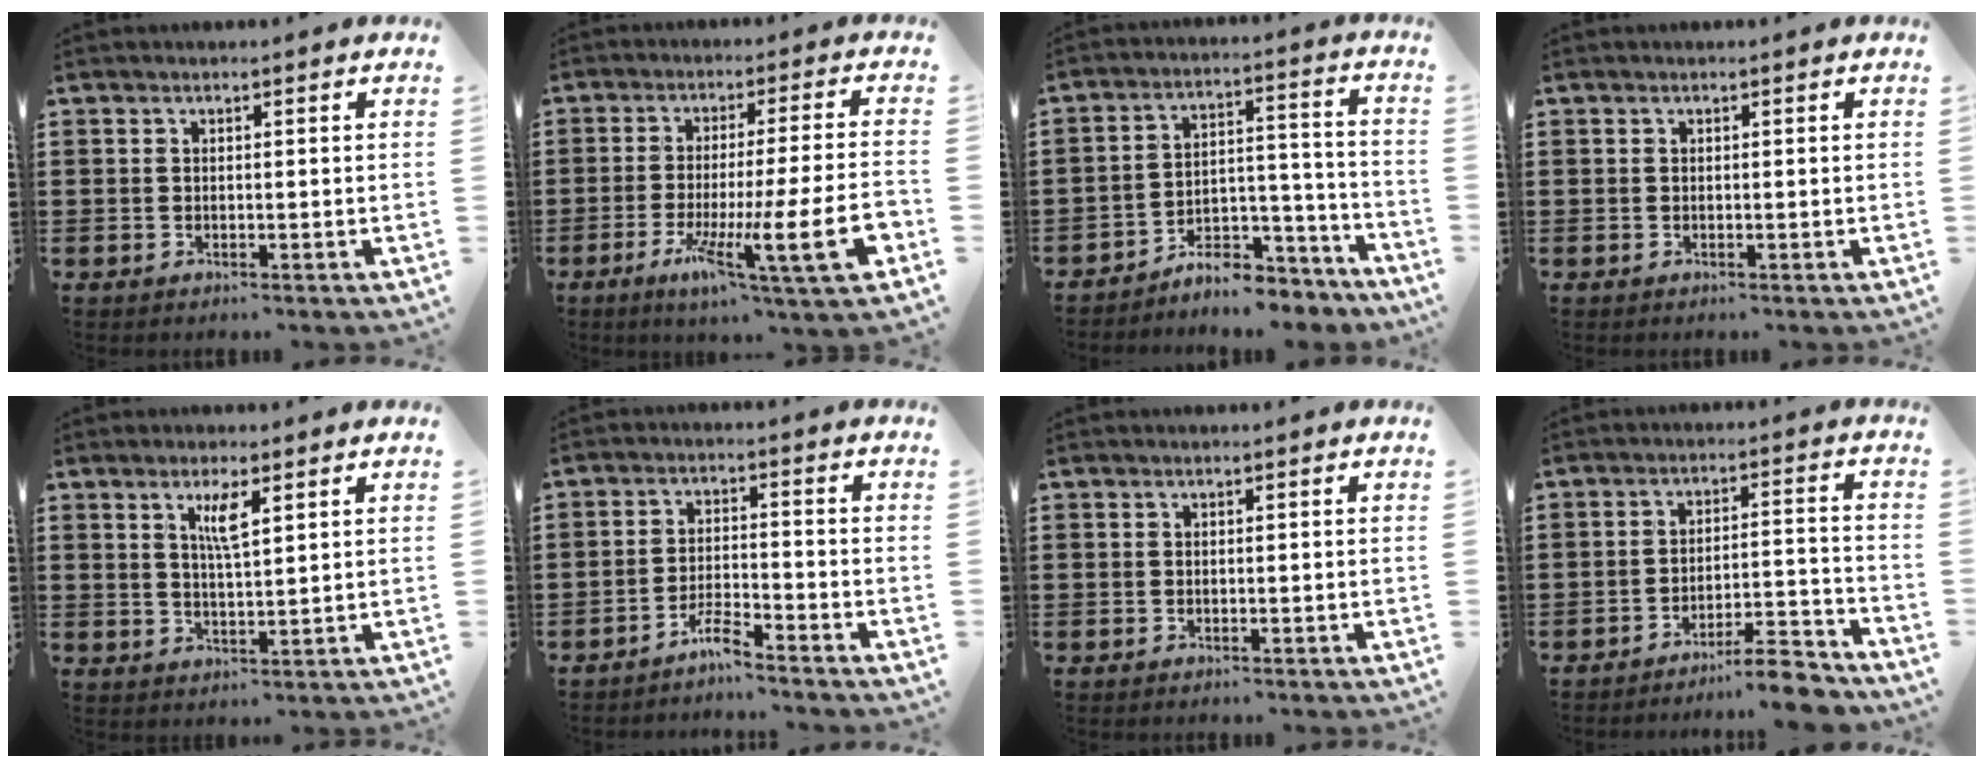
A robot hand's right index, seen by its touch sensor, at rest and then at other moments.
{"total": 15.1, "force": [-4.8, 1.7, 14.2], "torque": [-0.234, -0.010, -0.071]}
{"total": 6.9, "force": [-6.5, 1.6, 1.6], "torque": [-0.019, 0.020, -0.126]}
{"total": 0.0}
{"total": 4.0, "force": [1.9, 0.8, 3.4], "torque": [-0.064, 0.001, 0.029]}
{"total": 3.5, "force": [-3.3, 0.2, 1.3], "torque": [-0.035, 0.003, -0.067]}
{"total": 0.0}
{"total": 7.3, "force": [-6.7, 0.3, 2.9], "torque": [-0.039, 0.008, -0.124]}